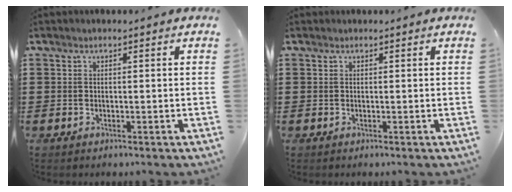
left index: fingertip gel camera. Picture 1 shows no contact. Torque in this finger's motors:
{"motor_torque": [-0.01, 0.03, -0.04, 0.01]}